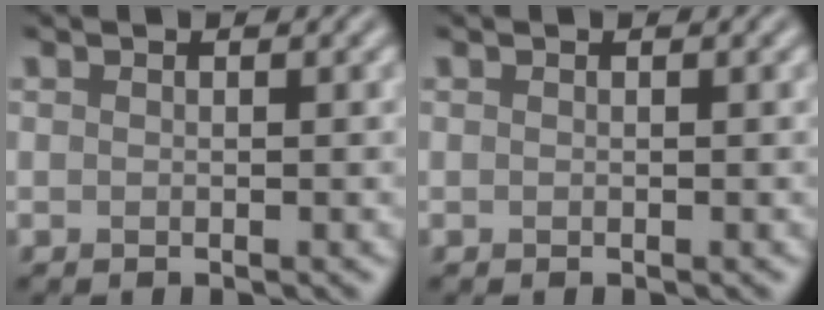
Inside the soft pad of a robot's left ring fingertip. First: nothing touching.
{"total": 0.0}